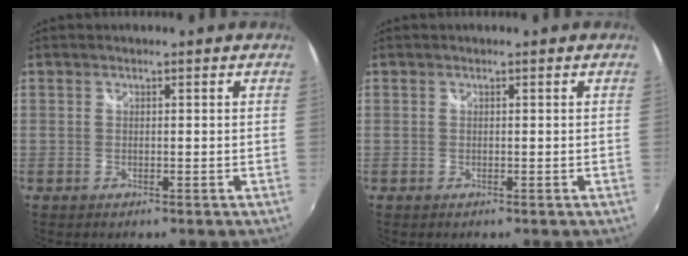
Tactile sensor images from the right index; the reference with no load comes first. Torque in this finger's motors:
{"motor_torque": [0.00, 0.00, 0.00, 0.00]}